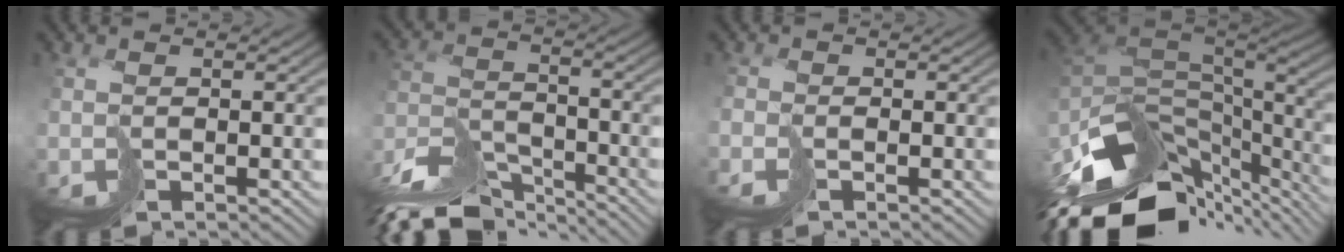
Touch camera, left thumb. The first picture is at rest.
{"total": 11.2, "force": [-10.2, 2.3, 3.9], "torque": [-0.089, -0.006, -0.181]}
{"total": 1.4, "force": [-0.8, -0.7, -1.0], "torque": [0.032, 0.004, -0.017]}
{"total": 13.3, "force": [-5.9, 7.1, 9.7], "torque": [-0.228, -0.020, -0.085]}